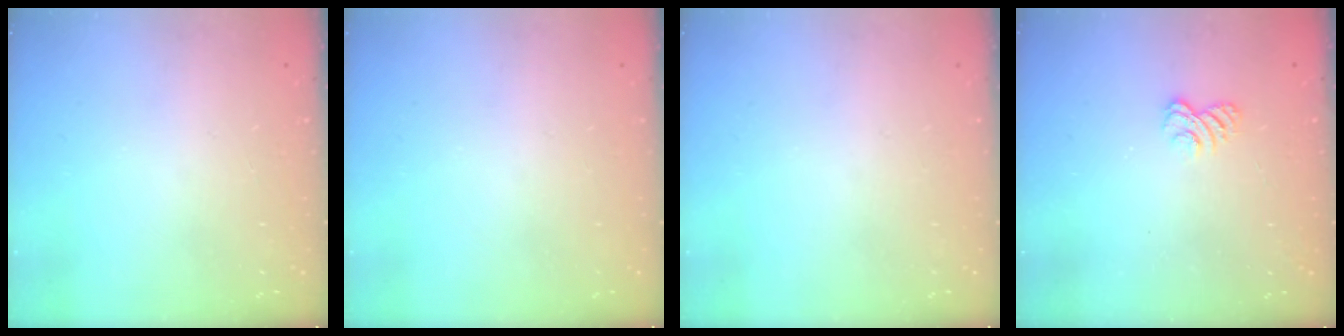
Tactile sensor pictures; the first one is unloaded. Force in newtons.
{"total": 0.0}
{"total": 0.0}
{"total": 2.9, "press": 2.6, "slide": 1.3}